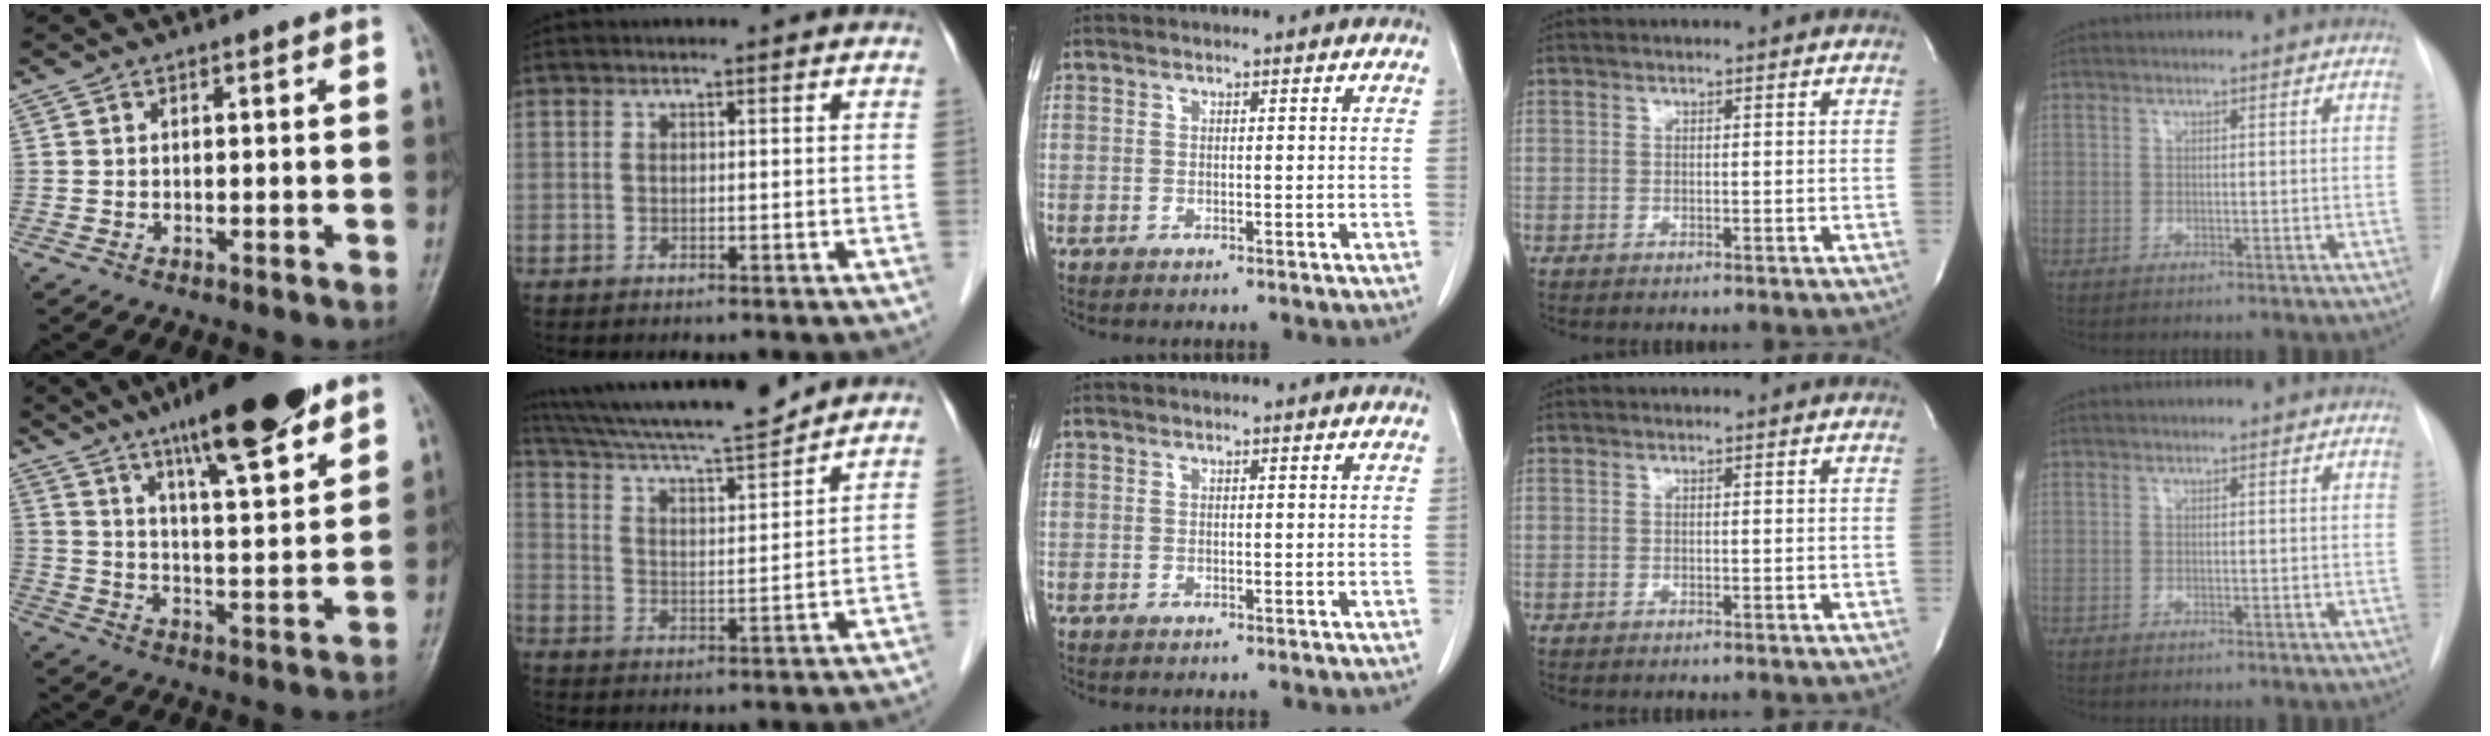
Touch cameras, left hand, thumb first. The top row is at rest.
{"thumb": {"total": 19.4, "force": [13.3, 3.7, 13.6], "torque": [-0.187, -0.057, 0.211]}, "index": {"total": 16.6, "force": [15.3, 0.2, 6.6], "torque": [-0.122, 0.007, 0.247]}}